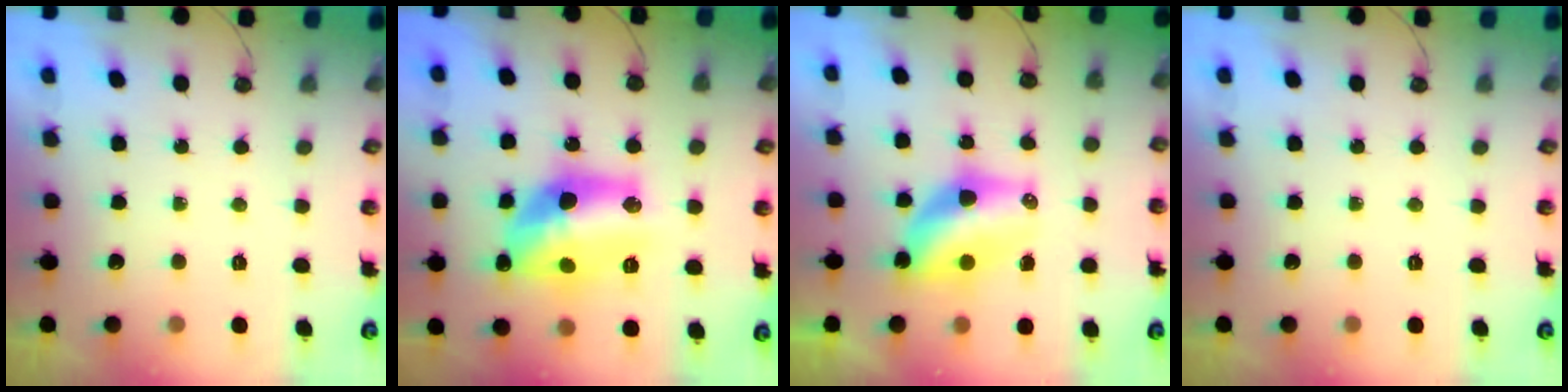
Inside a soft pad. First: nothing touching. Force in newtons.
{"total": 18.9, "press": 18.4, "slide": 4.2}
{"total": 10.4, "press": 9.4, "slide": 4.5}
{"total": 0.0}